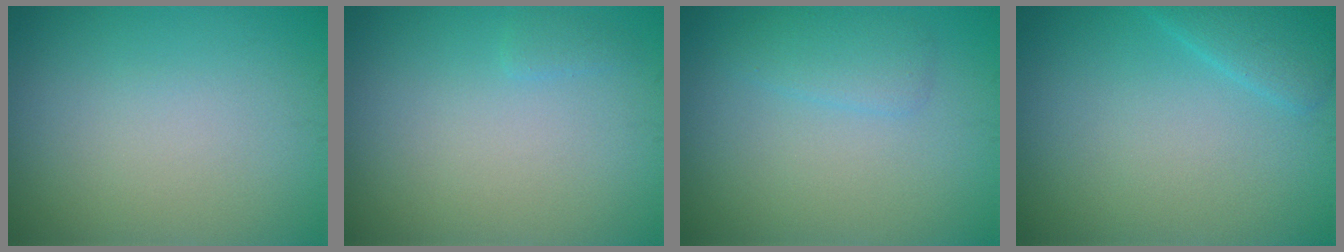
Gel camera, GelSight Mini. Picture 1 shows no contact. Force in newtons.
{"total": 0.6, "press": 0.6, "slide": 0.1}
{"total": 1.9, "press": 1.9, "slide": 0.1}
{"total": 2.2, "press": 2.2, "slide": 0.1}